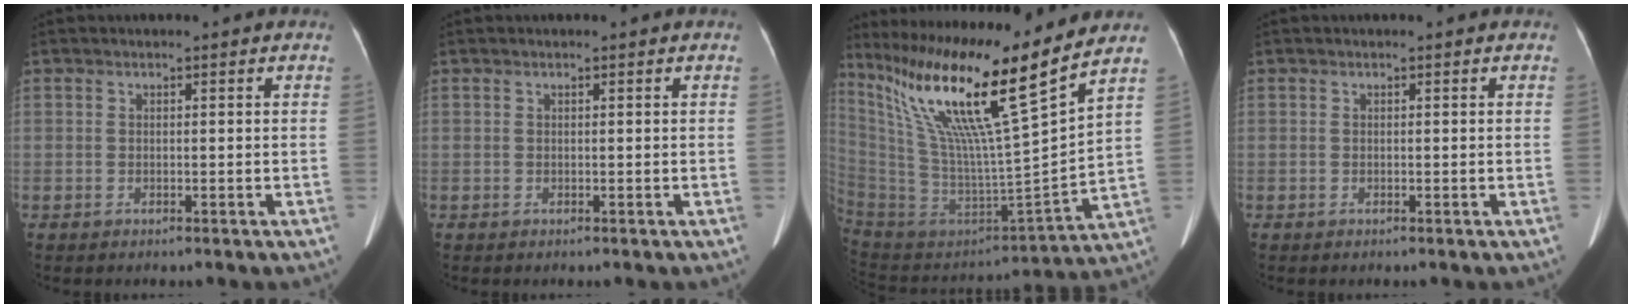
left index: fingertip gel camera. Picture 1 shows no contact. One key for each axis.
{"total": 0.0}
{"total": 23.3, "fx": 15.8, "fy": -0.7, "fz": 17.1, "tx": -0.312, "ty": -0.008, "tz": 0.286}
{"total": 0.0}